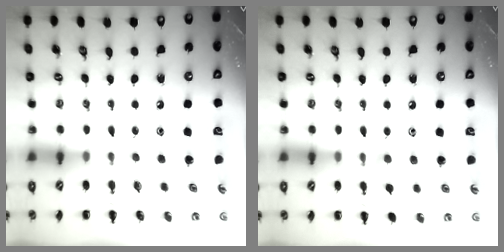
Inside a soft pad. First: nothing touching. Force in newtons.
{"total": 6.1, "press": 5.8, "slide": 1.9}